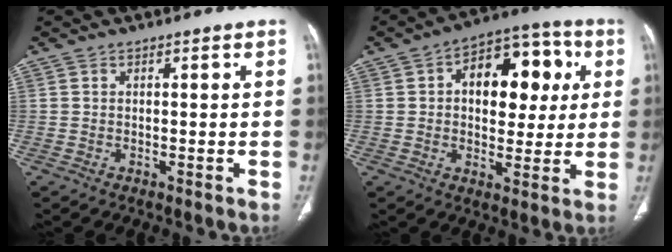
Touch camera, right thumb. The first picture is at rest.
{"total": 16.0, "force": [3.3, 9.9, 12.1], "torque": [-0.118, 0.020, 0.046]}